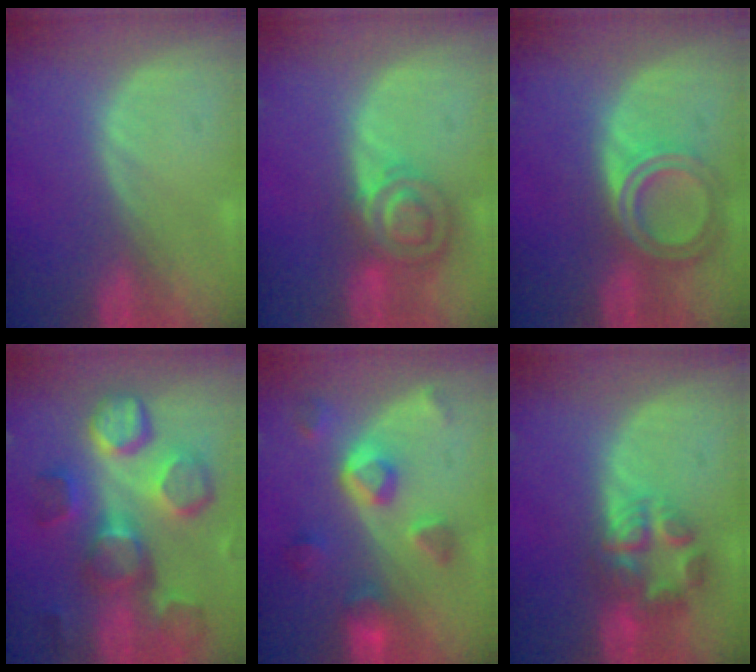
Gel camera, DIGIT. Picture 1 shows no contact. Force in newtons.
{"total": 7.3, "press": 6.1, "slide": 4.0}
{"total": 6.3, "press": 5.6, "slide": 2.9}
{"total": 11.6, "press": 10.9, "slide": 4.0}
{"total": 7.8, "press": 7.0, "slide": 3.5}
{"total": 6.1, "press": 6.0, "slide": 1.2}